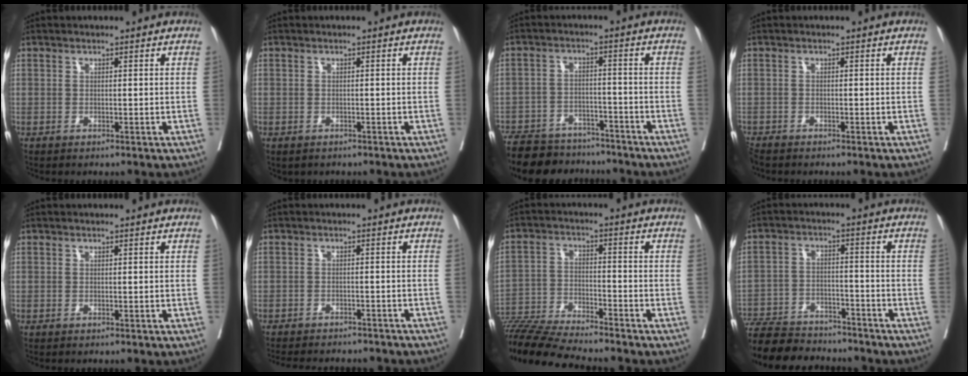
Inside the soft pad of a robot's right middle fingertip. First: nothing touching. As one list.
[{"total": 0.9, "force": [-0.6, 0.6, 0.1], "torque": [-0.009, 0.000, -0.005]}, {"total": 13.9, "force": [-12.1, 5.3, 4.3], "torque": [-0.076, 0.007, -0.175]}, {"total": 2.5, "force": [-2.4, 0.3, 0.7], "torque": [-0.016, -0.010, -0.047]}, {"total": 0.0}, {"total": 14.1, "force": [-12.6, 3.8, 5.1], "torque": [-0.102, -0.008, -0.149]}, {"total": 11.4, "force": [-10.7, -0.5, 4.0], "torque": [-0.065, -0.017, -0.188]}, {"total": 14.3, "force": [-13.0, 3.8, 4.6], "torque": [-0.082, 0.000, -0.199]}]